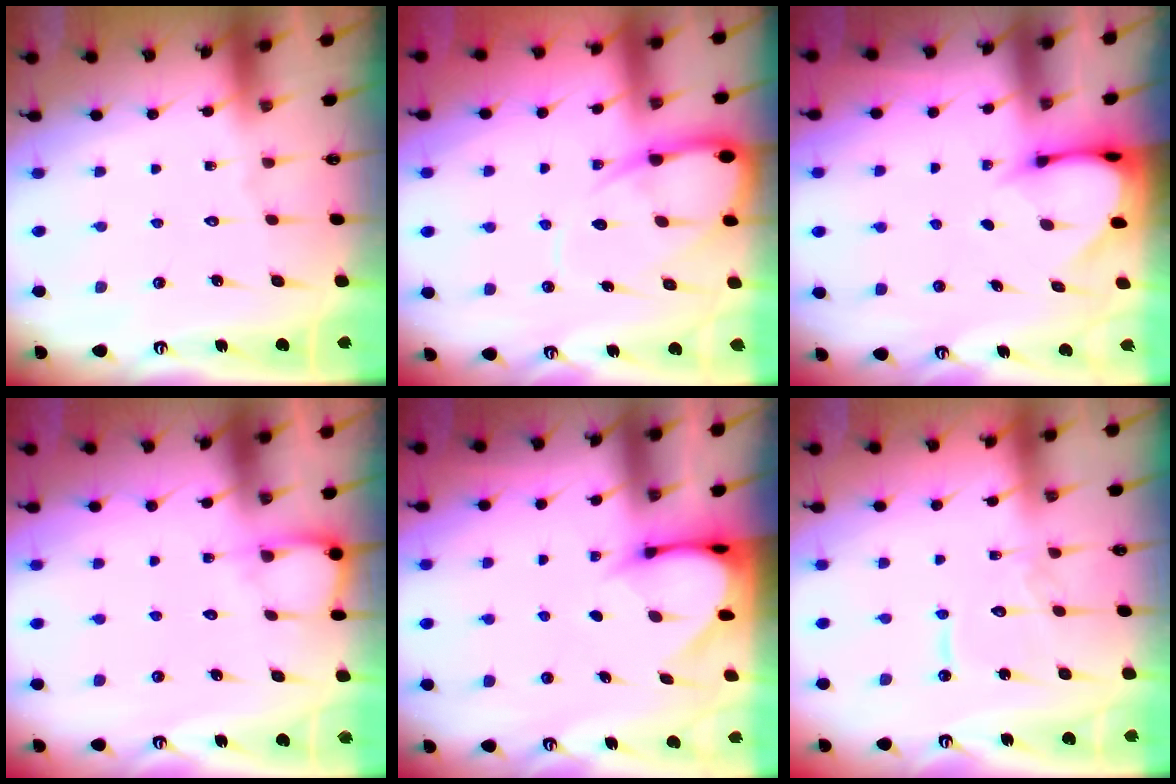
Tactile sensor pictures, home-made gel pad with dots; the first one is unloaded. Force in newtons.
{"total": 10.3, "press": 10.2, "slide": 1.2}
{"total": 3.5, "press": 3.5, "slide": 0.2}
{"total": 3.5, "press": 3.5, "slide": 0.4}
{"total": 4.5, "press": 4.4, "slide": 0.5}
{"total": 7.8, "press": 7.7, "slide": 0.6}